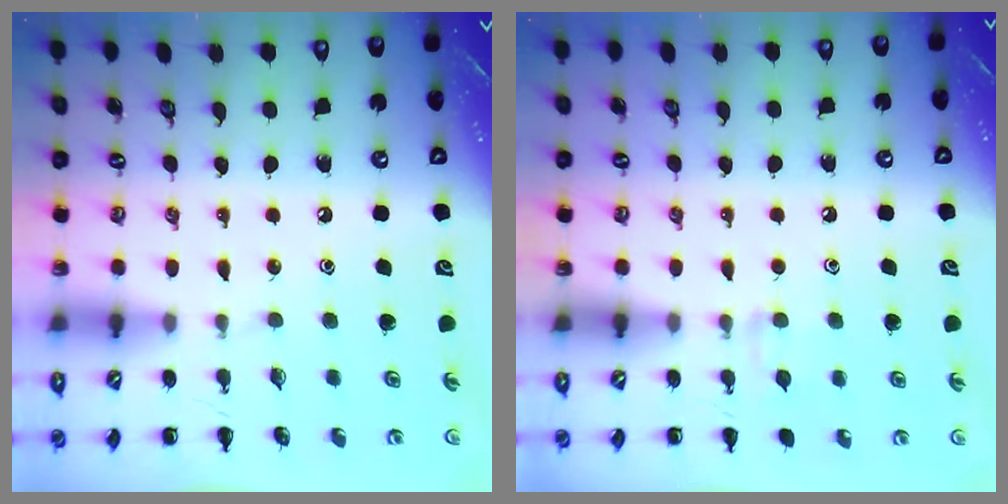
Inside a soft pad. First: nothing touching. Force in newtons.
{"total": 5.5, "press": 5.2, "slide": 1.8}